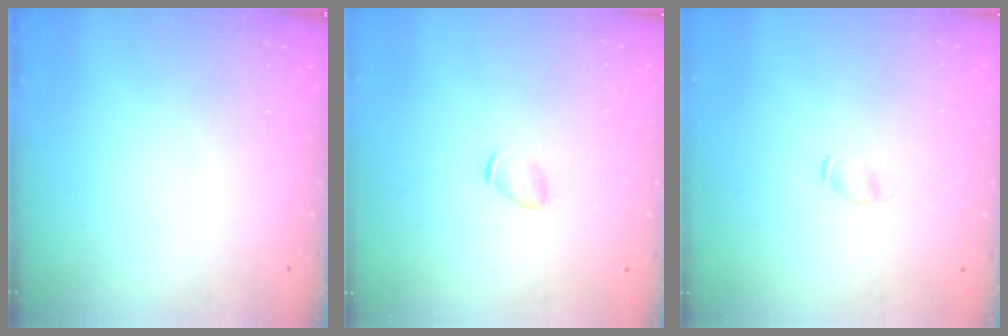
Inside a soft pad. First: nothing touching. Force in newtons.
{"total": 4.7, "press": 4.6, "slide": 0.9}
{"total": 3.6, "press": 3.5, "slide": 0.7}